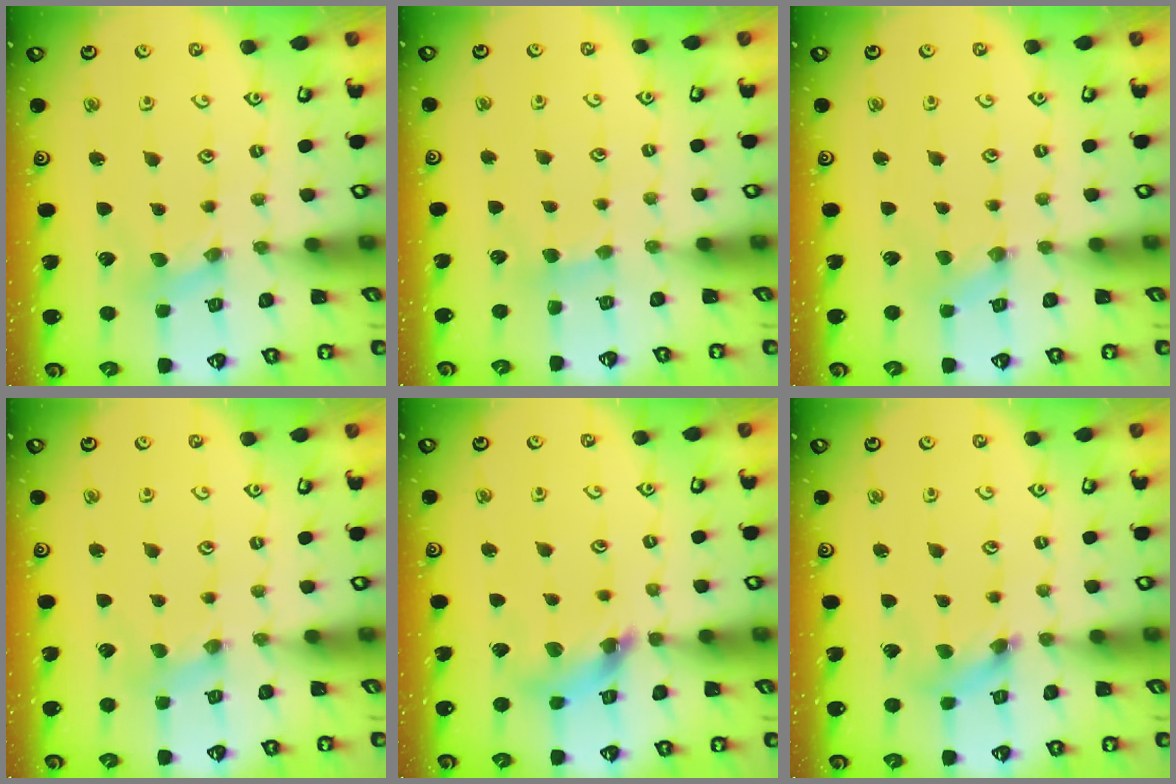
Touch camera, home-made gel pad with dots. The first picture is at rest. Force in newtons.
{"total": 3.8, "press": 3.7, "slide": 0.6}
{"total": 0.0}
{"total": 0.0}
{"total": 9.5, "press": 9.5, "slide": 0.9}
{"total": 3.0, "press": 3.0, "slide": 0.2}